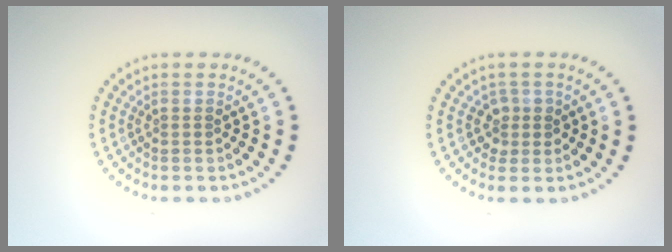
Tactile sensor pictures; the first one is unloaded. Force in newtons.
{"total": 1.3, "press": 1.1, "slide": 0.7}